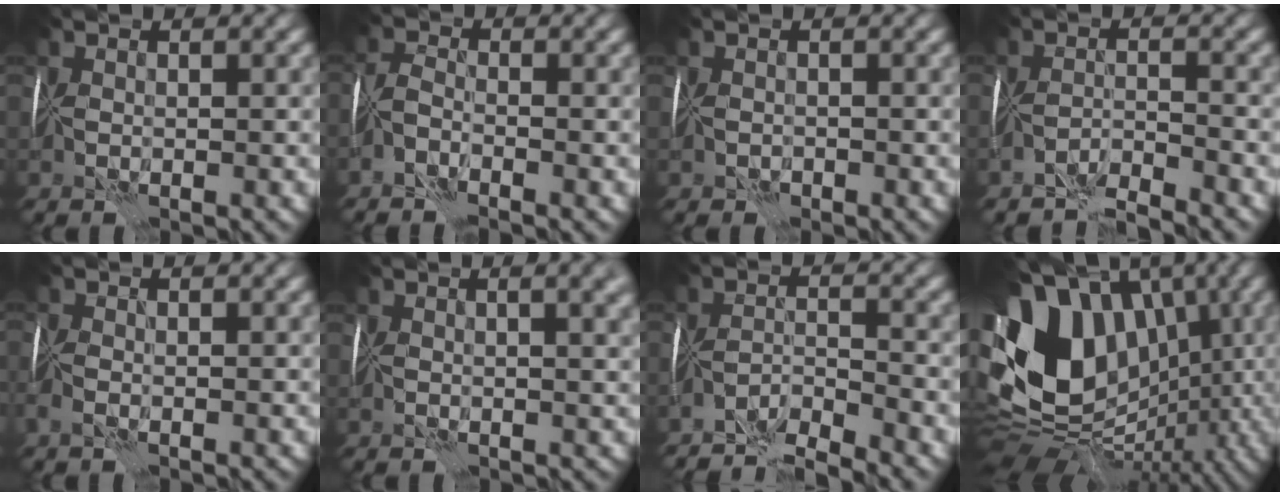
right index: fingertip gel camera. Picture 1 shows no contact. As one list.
[{"total": 2.1, "force": [-1.9, -0.9, -0.2], "torque": [0.010, 0.003, -0.045]}, {"total": 1.2, "force": [-1.0, 0.7, 0.1], "torque": [-0.003, -0.006, -0.018]}, {"total": 3.8, "force": [-3.5, -1.5, -0.4], "torque": [0.018, -0.005, -0.067]}, {"total": 1.7, "force": [-0.9, 0.7, 1.2], "torque": [-0.032, -0.004, -0.022]}, {"total": 4.2, "force": [1.8, 1.2, 3.6], "torque": [-0.034, 0.005, 0.030]}, {"total": 4.3, "force": [-3.9, -1.8, -0.3], "torque": [0.015, -0.005, -0.076]}, {"total": 15.6, "force": [0.4, 11.6, 10.5], "torque": [-0.188, 0.010, 0.016]}]